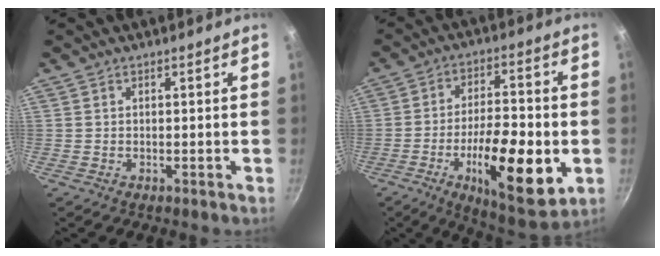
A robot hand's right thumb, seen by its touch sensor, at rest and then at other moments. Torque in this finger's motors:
{"motor_torque": [0.06, 0.75, 1.79, -0.67, 0.18]}